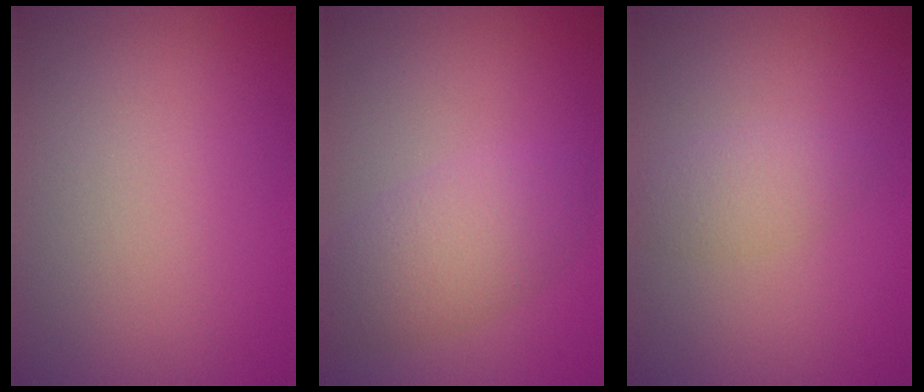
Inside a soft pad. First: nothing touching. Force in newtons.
{"total": 4.1, "press": 4.1, "slide": 0.1}
{"total": 1.8, "press": 1.8, "slide": 0.1}